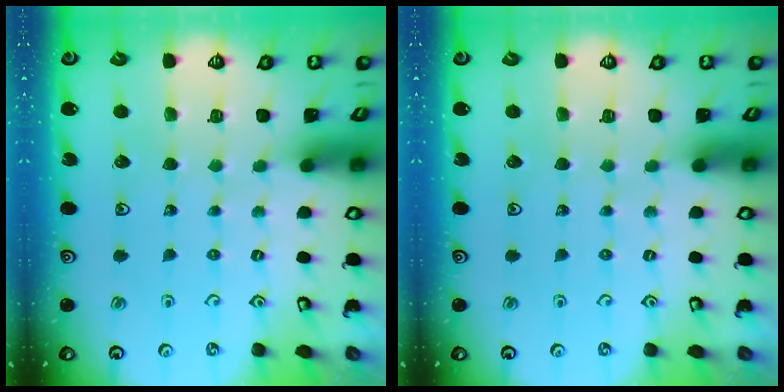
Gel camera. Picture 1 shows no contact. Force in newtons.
{"total": 0.0}